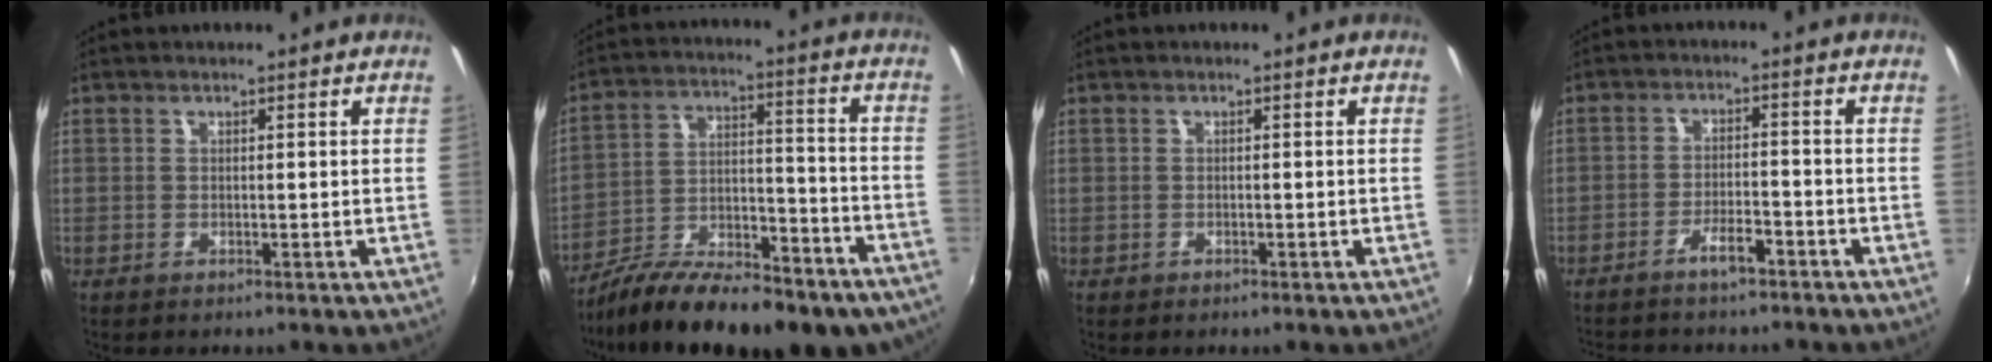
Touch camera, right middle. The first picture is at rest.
{"total": 25.0, "force": [-19.0, 8.5, 13.9], "torque": [-0.227, -0.015, -0.271]}
{"total": 0.6, "force": [-0.4, 0.5, 0.1], "torque": [-0.005, -0.002, -0.005]}
{"total": 5.4, "force": [-4.6, 1.4, 2.6], "torque": [-0.062, 0.009, -0.074]}